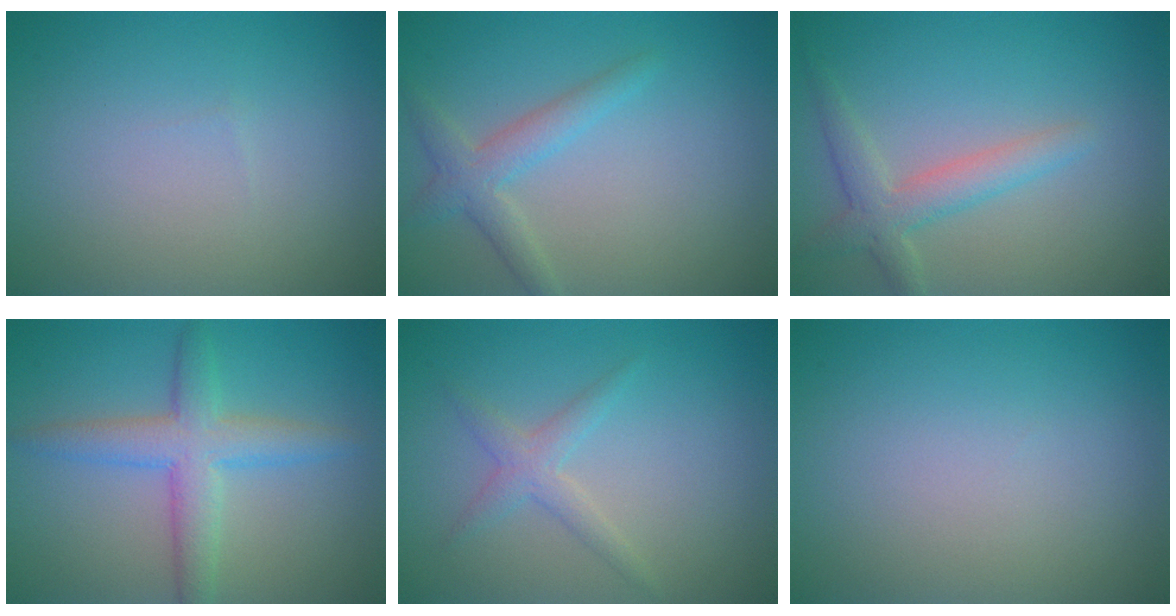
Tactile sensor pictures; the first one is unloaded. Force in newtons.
{"total": 2.7, "press": 2.7, "slide": 0.1}
{"total": 3.1, "press": 3.1, "slide": 0.2}
{"total": 4.4, "press": 4.4, "slide": 0.1}
{"total": 1.9, "press": 1.9, "slide": 0.1}
{"total": 0.0}